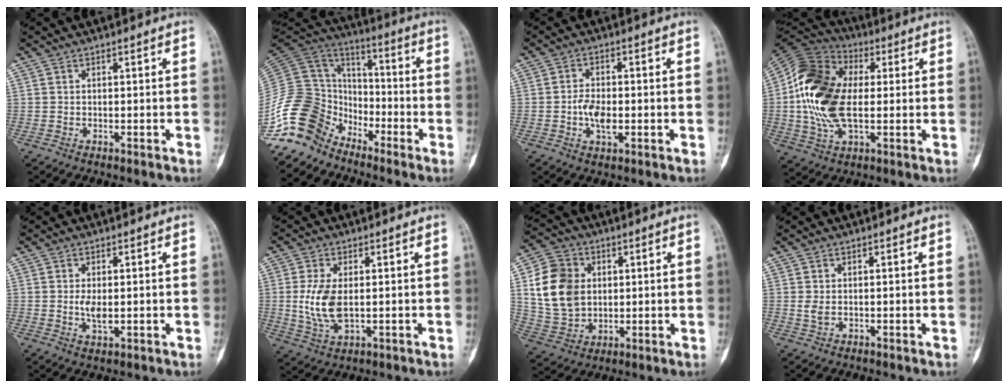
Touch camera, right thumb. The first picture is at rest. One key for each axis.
{"total": 16.8, "fx": -11.5, "fy": 10.9, "fz": 5.4, "tx": -0.103, "ty": 0.092, "tz": -0.225}
{"total": 5.2, "fx": -0.9, "fy": 2.8, "fz": 4.3, "tx": -0.076, "ty": 0.003, "tz": -0.020}
{"total": 18.8, "fx": 1.2, "fy": 11.0, "fz": 15.2, "tx": -0.305, "ty": 0.014, "tz": 0.015}
{"total": 3.4, "fx": 0.1, "fy": 1.6, "fz": 3.0, "tx": -0.059, "ty": -0.009, "tz": 0.002}
{"total": 7.8, "fx": 0.2, "fy": 4.0, "fz": 6.7, "tx": -0.145, "ty": -0.008, "tz": 0.010}
{"total": 14.3, "fx": 2.8, "fy": 11.3, "fz": 8.4, "tx": -0.132, "ty": -0.002, "tz": 0.058}
{"total": 1.9, "fx": 0.2, "fy": 0.9, "fz": 1.7, "tx": -0.033, "ty": -0.003, "tz": 0.006}